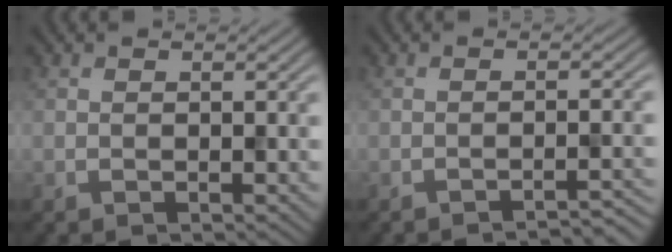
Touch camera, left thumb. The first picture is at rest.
{"total": 3.2, "force": [-2.7, 0.3, 1.8], "torque": [-0.018, 0.012, -0.047]}